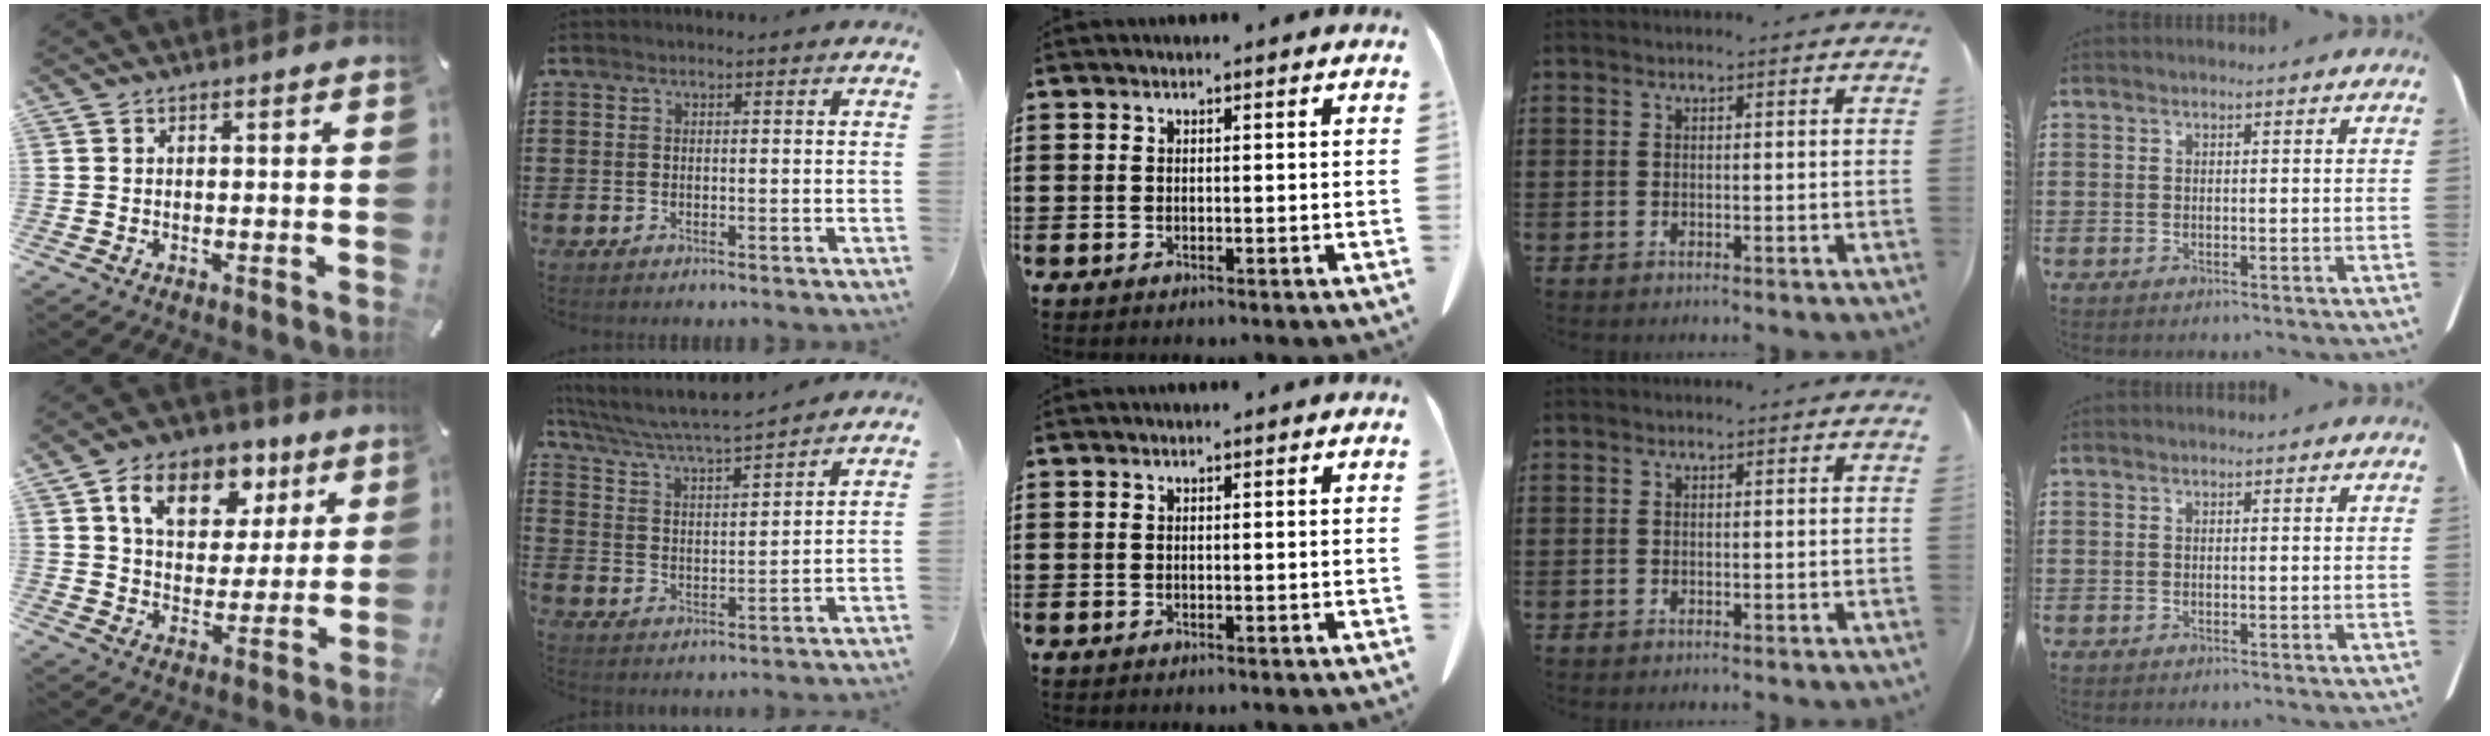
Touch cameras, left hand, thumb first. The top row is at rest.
{"thumb": {"total": 13.0, "force": [6.9, 9.0, 6.3], "torque": [-0.107, -0.022, 0.123]}, "index": {"total": 5.5, "force": [5.1, 0.0, 2.1], "torque": [-0.065, -0.033, 0.083]}}